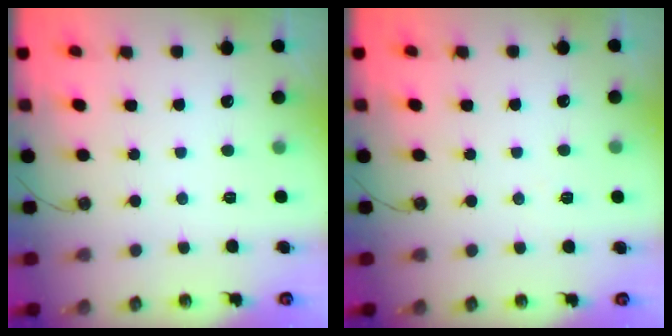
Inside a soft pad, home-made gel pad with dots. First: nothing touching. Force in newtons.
{"total": 5.1, "press": 2.6, "slide": 4.4}